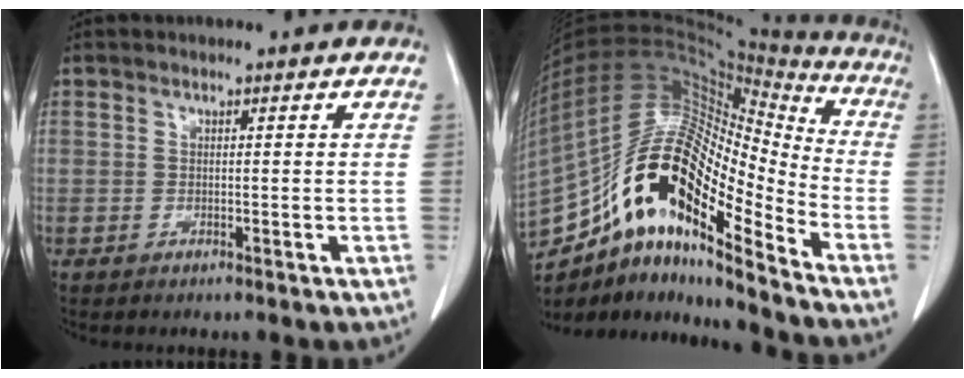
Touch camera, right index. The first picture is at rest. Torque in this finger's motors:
{"motor_torque": [1.30, -0.84, 1.05, 0.21]}